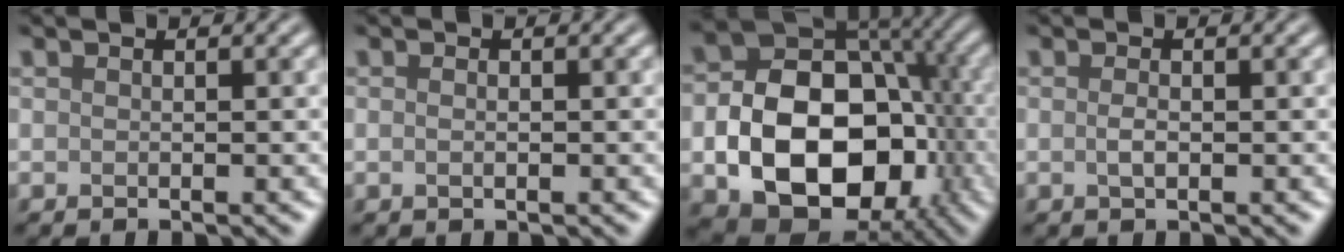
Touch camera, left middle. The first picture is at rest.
{"total": 0.8, "force": [-0.1, 0.4, 0.7], "torque": [-0.012, -0.007, 0.000]}
{"total": 14.1, "force": [-3.6, 9.8, 9.5], "torque": [-0.142, -0.017, -0.068]}
{"total": 1.0, "force": [-0.2, 0.4, 1.0], "torque": [-0.024, -0.002, -0.003]}